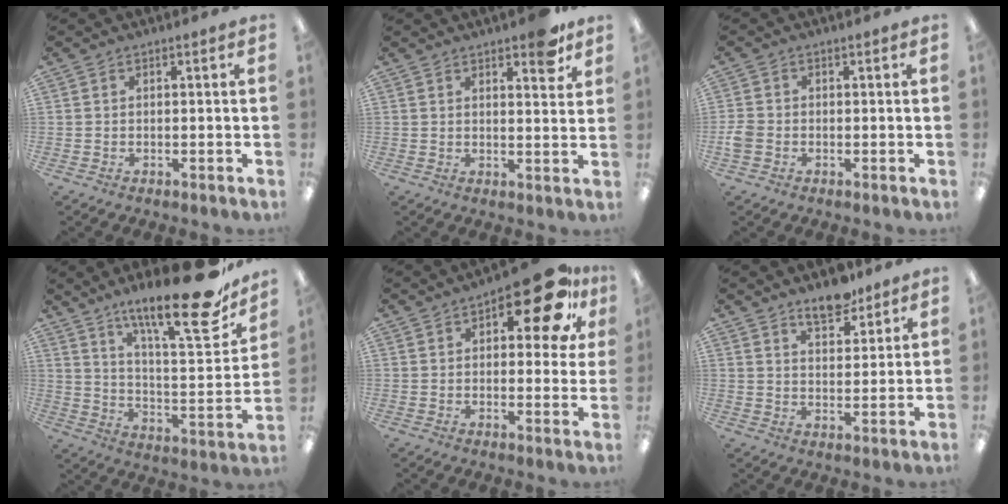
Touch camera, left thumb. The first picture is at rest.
{"total": 6.6, "force": [4.9, 2.2, 3.8], "torque": [-0.039, -0.028, 0.079]}
{"total": 3.0, "force": [-0.9, 2.4, 1.6], "torque": [-0.024, 0.008, -0.015]}
{"total": 24.0, "force": [17.2, 5.6, 15.7], "torque": [-0.231, -0.118, 0.272]}
{"total": 16.6, "force": [8.4, 6.8, 12.5], "torque": [-0.160, -0.037, 0.131]}
{"total": 7.8, "force": [6.3, 3.4, 3.1], "torque": [-0.030, -0.040, 0.109]}